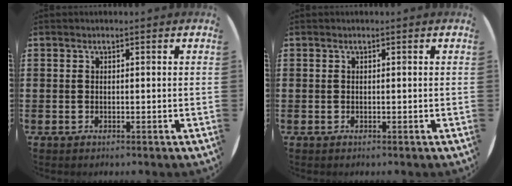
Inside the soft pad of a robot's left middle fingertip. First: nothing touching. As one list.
[{"total": 0.0}]